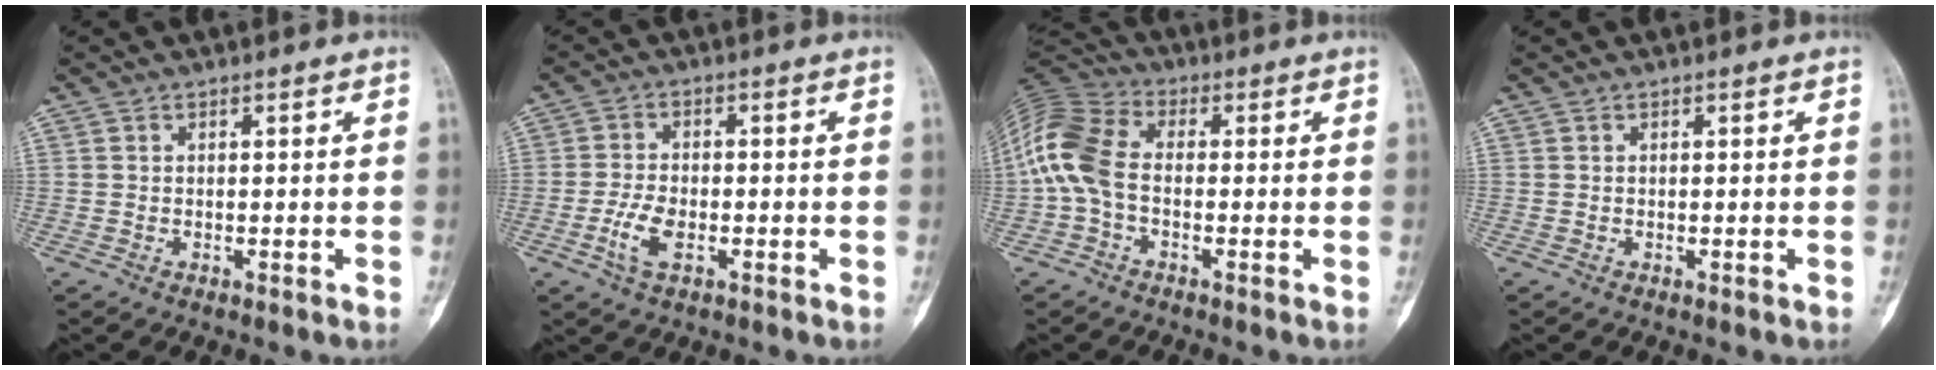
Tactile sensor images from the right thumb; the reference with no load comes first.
{"total": 5.2, "force": [-1.9, 2.6, 4.1], "torque": [-0.091, 0.007, -0.037]}
{"total": 11.3, "force": [-1.1, 6.9, 8.9], "torque": [-0.198, 0.028, -0.035]}
{"total": 0.0}